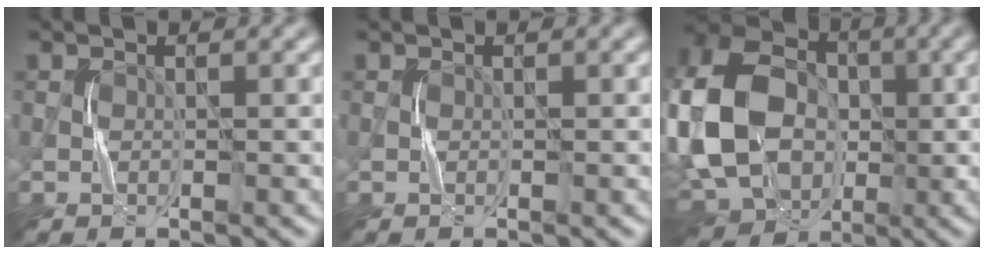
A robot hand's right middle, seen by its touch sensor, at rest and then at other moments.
{"total": 0.0}
{"total": 15.8, "force": [-1.5, 11.7, 10.5], "torque": [-0.226, 0.010, -0.034]}